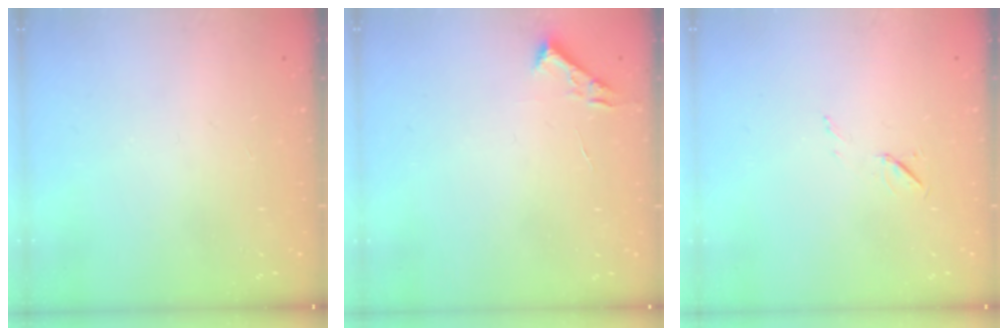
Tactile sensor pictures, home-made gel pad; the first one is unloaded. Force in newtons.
{"total": 2.7, "press": 2.7, "slide": 0.4}
{"total": 5.0, "press": 4.6, "slide": 1.9}